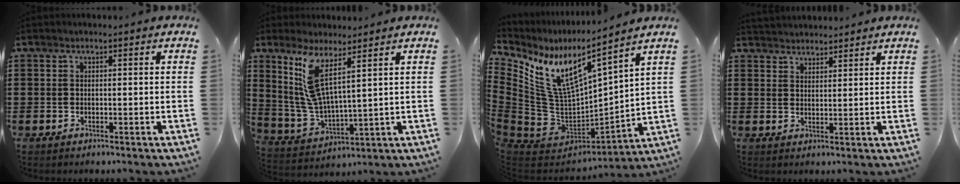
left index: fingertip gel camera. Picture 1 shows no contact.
{"total": 8.7, "force": [5.1, 2.0, 6.8], "torque": [-0.169, -0.024, 0.086]}
{"total": 10.9, "force": [6.7, 3.8, 7.7], "torque": [-0.188, -0.057, 0.115]}
{"total": 2.6, "force": [2.5, 0.4, -0.6], "torque": [0.003, -0.004, 0.049]}